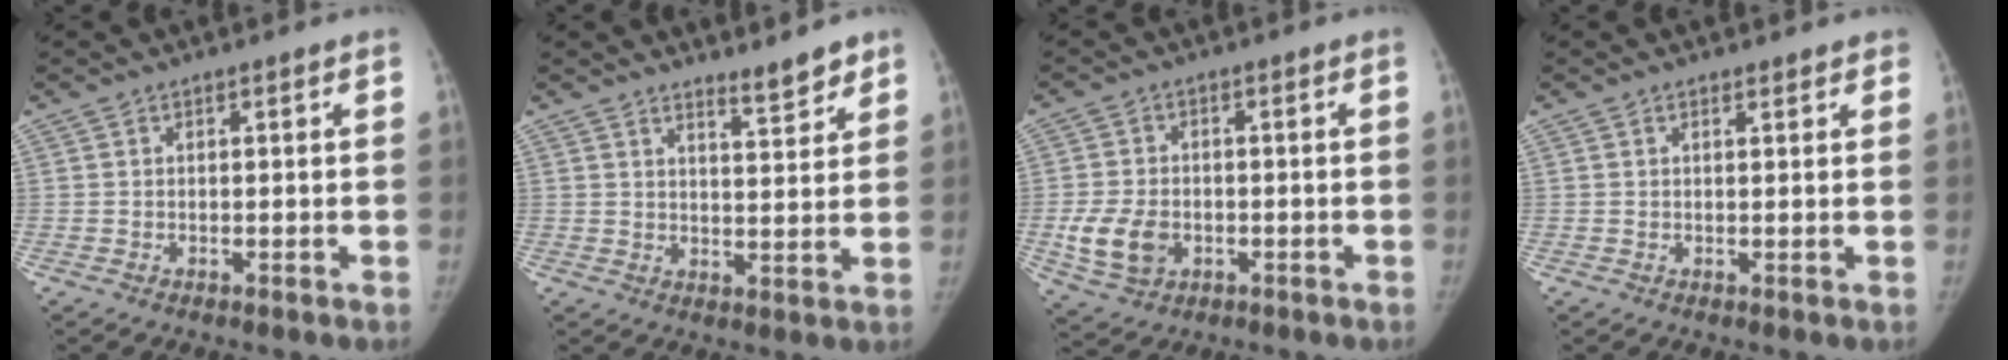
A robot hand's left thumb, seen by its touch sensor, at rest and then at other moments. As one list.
[{"total": 4.8, "force": [4.2, 1.1, 2.1], "torque": [-0.019, -0.038, 0.064]}, {"total": 8.4, "force": [-1.9, 6.1, 5.3], "torque": [-0.096, -0.002, -0.028]}, {"total": 1.6, "force": [1.2, 0.7, 0.7], "torque": [0.000, -0.003, 0.013]}]